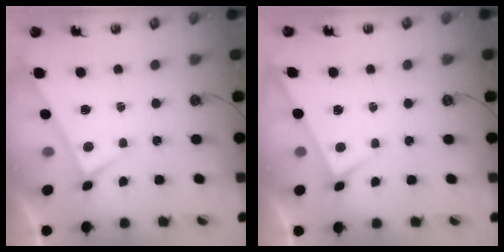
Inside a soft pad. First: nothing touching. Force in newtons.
{"total": 3.1, "press": 3.1, "slide": 0.2}